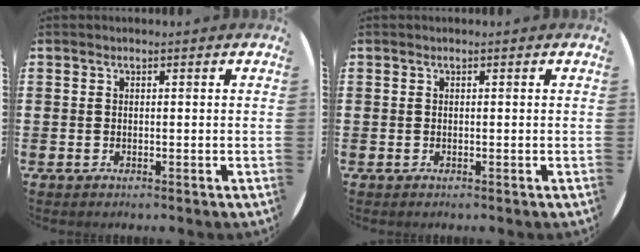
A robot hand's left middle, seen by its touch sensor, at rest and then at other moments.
{"total": 0.0}